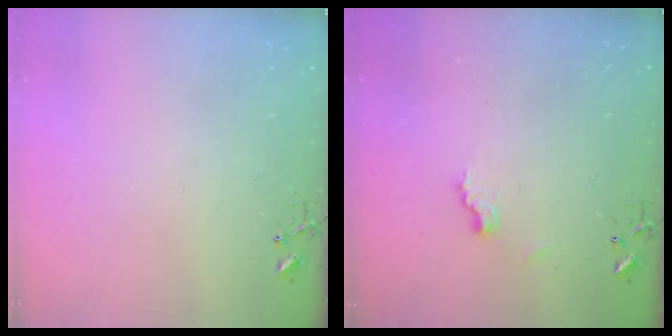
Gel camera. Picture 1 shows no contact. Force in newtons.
{"total": 7.0, "press": 7.0, "slide": 0.8}